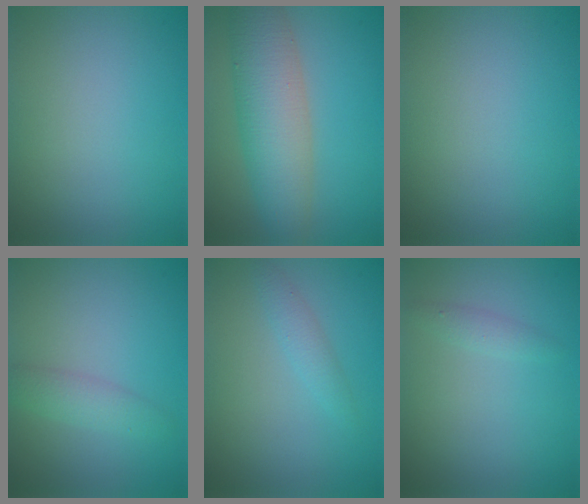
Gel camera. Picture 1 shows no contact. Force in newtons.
{"total": 7.0, "press": 7.0, "slide": 0.2}
{"total": 0.0}
{"total": 2.2, "press": 2.2, "slide": 0.0}
{"total": 1.4, "press": 1.4, "slide": 0.0}
{"total": 1.0, "press": 1.0, "slide": 0.1}